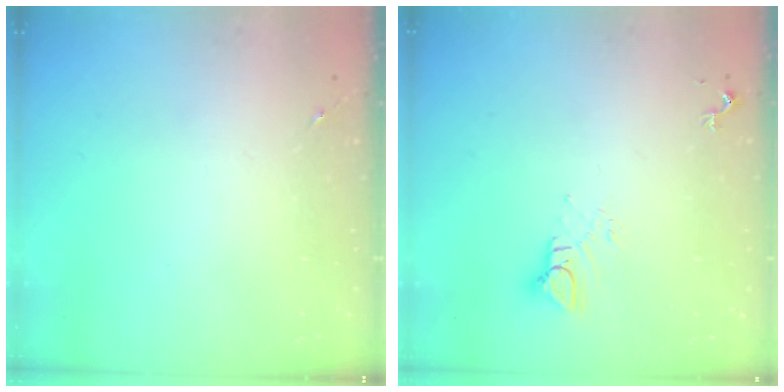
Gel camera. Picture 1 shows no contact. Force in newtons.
{"total": 5.6, "press": 5.6, "slide": 0.0}